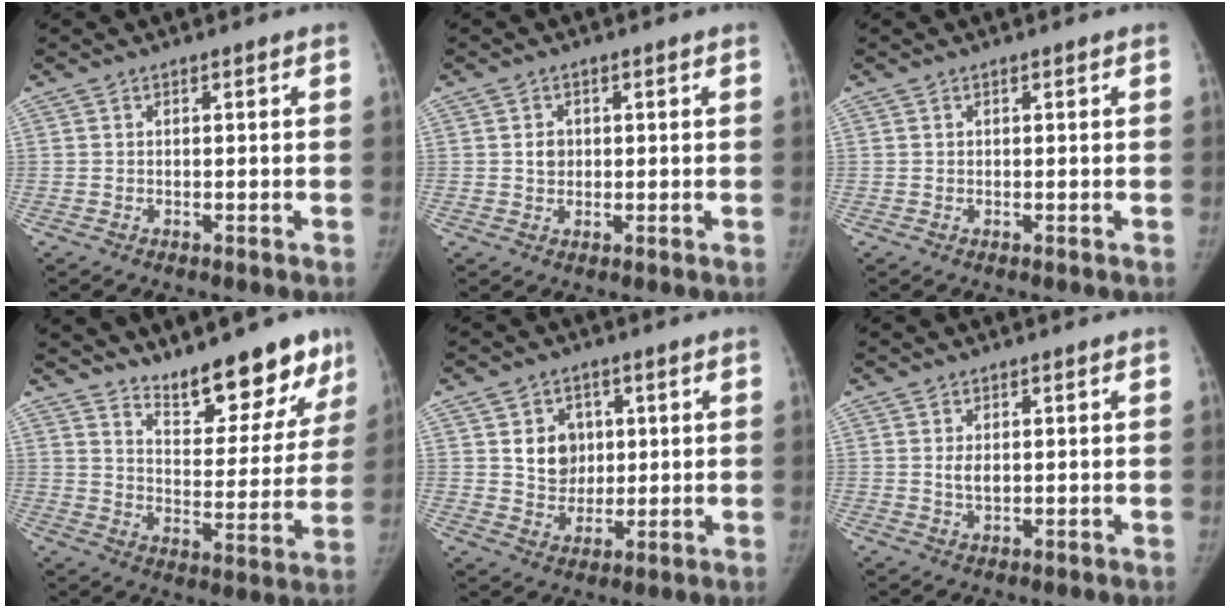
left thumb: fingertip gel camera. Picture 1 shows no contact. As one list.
[{"total": 2.4, "force": [0.4, 2.0, 1.1], "torque": [-0.007, 0.000, 0.009]}, {"total": 0.0}, {"total": 16.7, "force": [12.9, 5.5, 9.1], "torque": [-0.072, -0.097, 0.197]}, {"total": 7.8, "force": [2.1, 6.6, 3.7], "torque": [-0.024, -0.011, 0.043]}, {"total": 2.5, "force": [0.6, 1.4, 2.0], "torque": [-0.031, -0.007, 0.015]}]